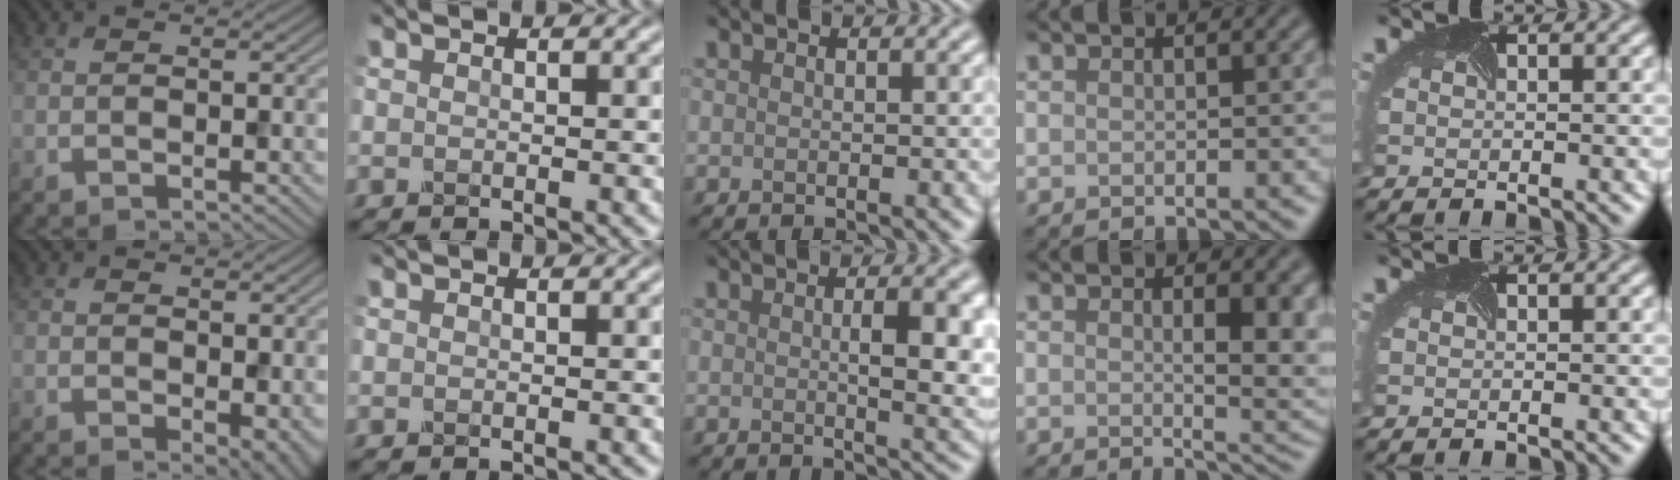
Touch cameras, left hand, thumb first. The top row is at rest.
{"thumb": {"total": 3.9, "force": [-0.4, 2.1, 3.2], "torque": [-0.040, -0.010, -0.001]}, "middle": {"total": 5.1, "force": [0.4, 1.4, 4.9], "torque": [-0.064, 0.000, 0.008]}, "ring": {"total": 5.2, "force": [1.1, 1.8, 4.8], "torque": [-0.054, -0.010, 0.023]}}